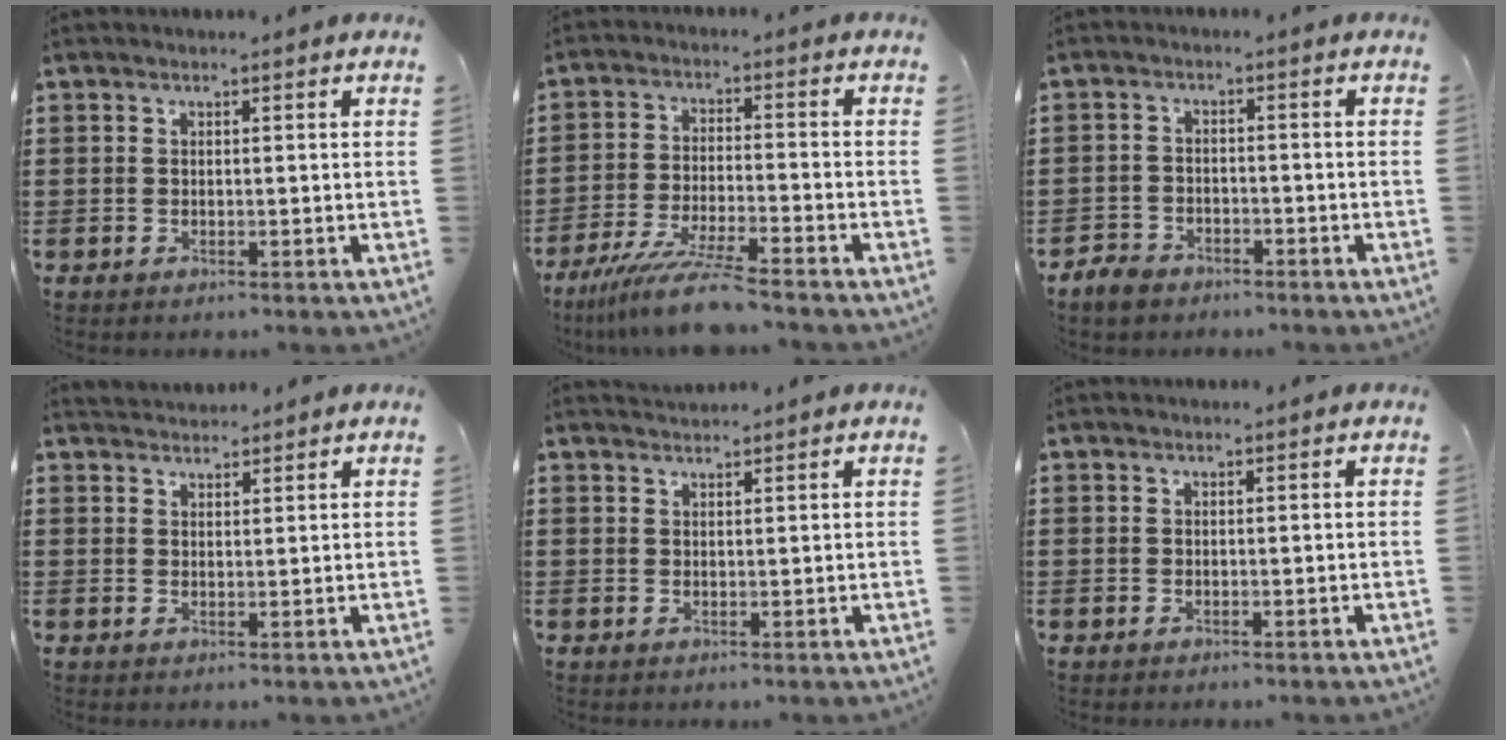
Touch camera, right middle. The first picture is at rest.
{"total": 8.9, "force": [-7.4, -0.2, 5.0], "torque": [-0.104, -0.011, -0.142]}
{"total": 2.9, "force": [-2.7, 1.0, 0.3], "torque": [-0.020, 0.001, -0.058]}
{"total": 2.0, "force": [2.0, 0.4, -0.3], "torque": [0.009, 0.000, 0.037]}
{"total": 1.3, "force": [1.3, 0.2, 0.0], "torque": [-0.003, 0.001, 0.024]}
{"total": 0.0}